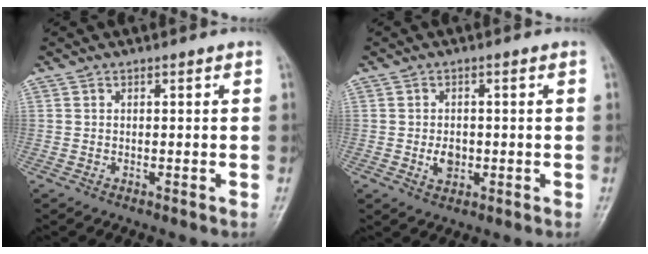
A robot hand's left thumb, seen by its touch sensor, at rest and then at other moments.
{"total": 3.5, "force": [-0.6, 2.6, 2.3], "torque": [-0.031, 0.000, -0.007]}